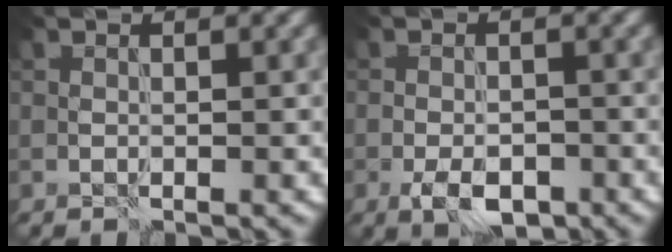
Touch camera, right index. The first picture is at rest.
{"total": 3.9, "force": [-2.2, 1.9, 2.6], "torque": [-0.042, -0.004, -0.039]}